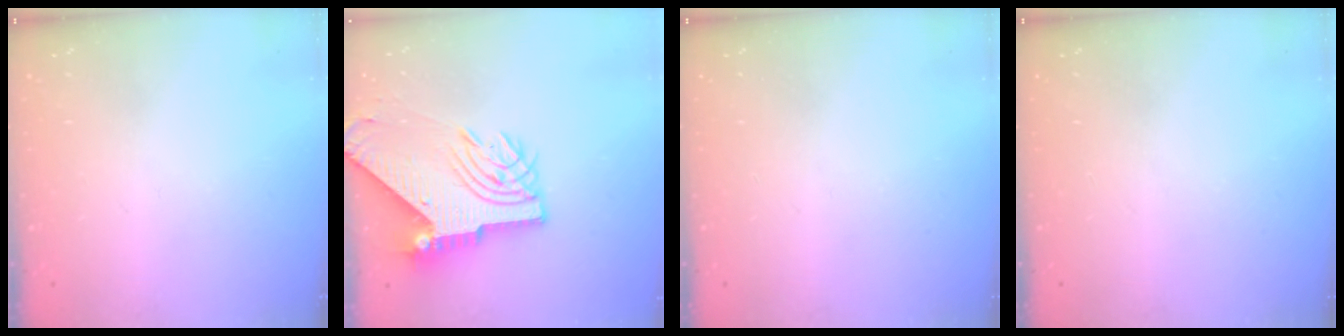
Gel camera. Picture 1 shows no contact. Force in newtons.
{"total": 13.2, "press": 13.1, "slide": 1.6}
{"total": 0.0}
{"total": 0.0}